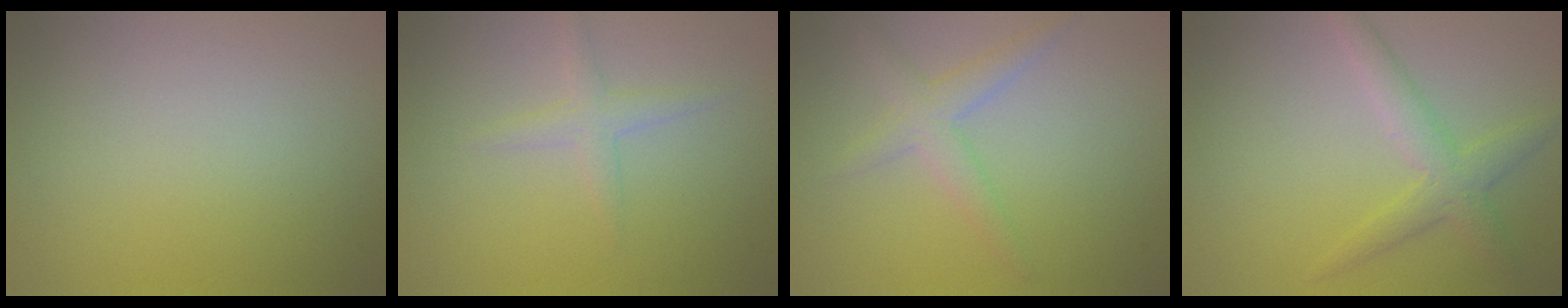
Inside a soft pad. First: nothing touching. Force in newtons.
{"total": 1.6, "press": 1.6, "slide": 0.1}
{"total": 2.4, "press": 2.4, "slide": 0.1}
{"total": 3.0, "press": 3.0, "slide": 0.1}